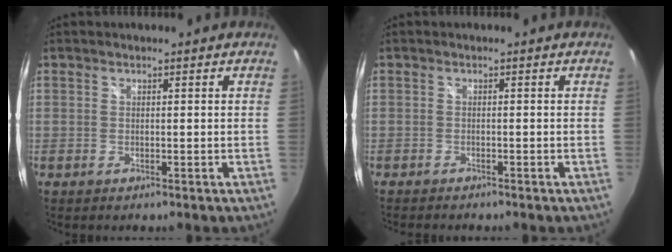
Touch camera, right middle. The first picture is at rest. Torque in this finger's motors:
{"motor_torque": [1.08, -1.06, 0.09, 0.06]}